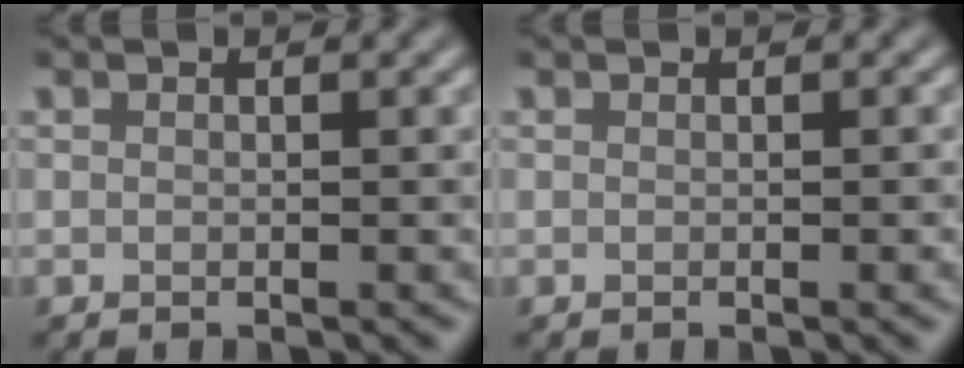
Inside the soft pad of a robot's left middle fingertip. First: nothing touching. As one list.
[{"total": 0.7, "force": [-0.2, 0.0, 0.7], "torque": [-0.008, -0.002, -0.001]}]